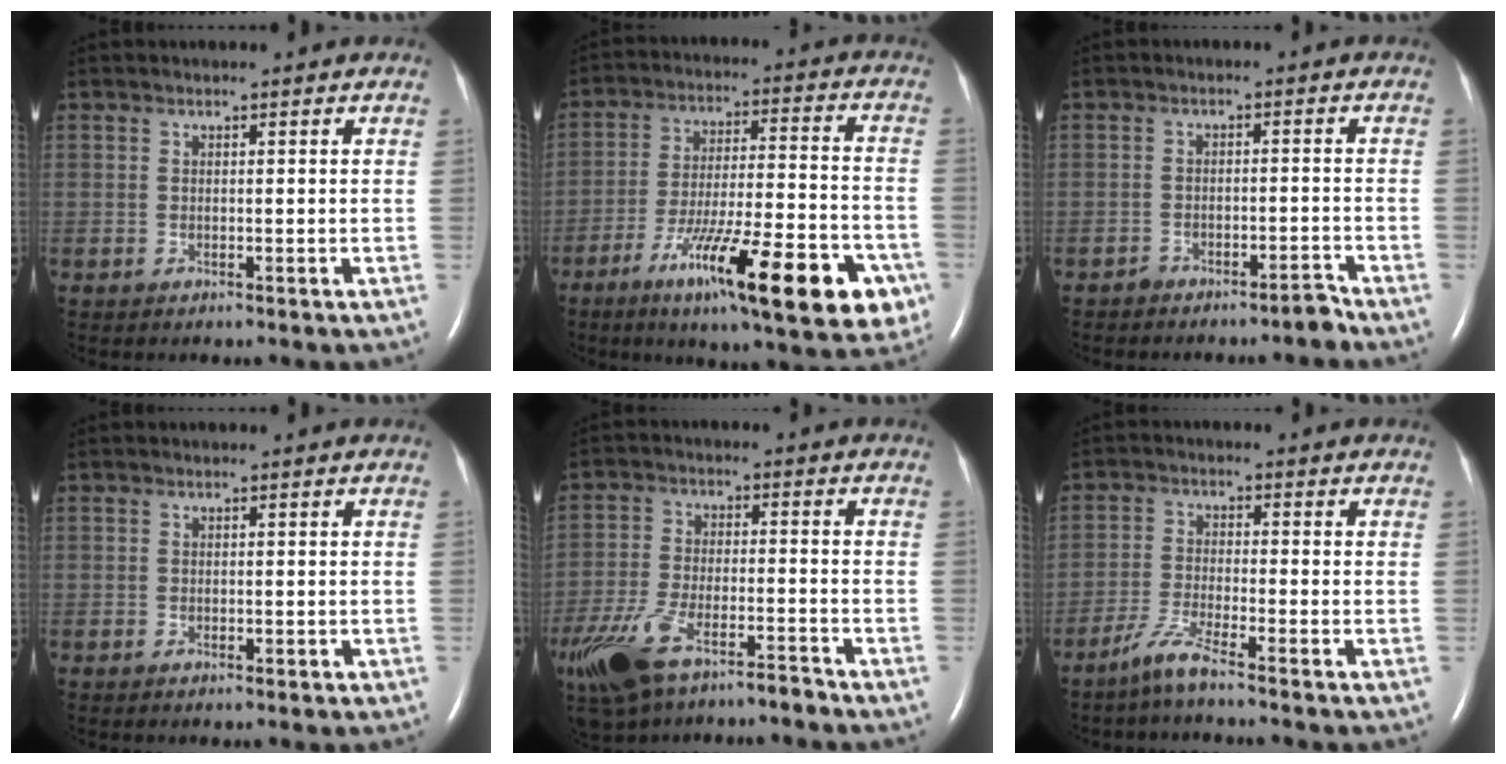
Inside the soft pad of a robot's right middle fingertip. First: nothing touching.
{"total": 22.4, "force": [-11.4, 3.9, 18.8], "torque": [-0.226, -0.014, -0.170]}
{"total": 2.6, "force": [-2.5, 0.3, 0.4], "torque": [0.002, 0.002, -0.041]}
{"total": 0.9, "force": [-0.4, 0.5, 0.6], "torque": [-0.010, 0.000, -0.003]}
{"total": 12.8, "force": [-9.4, 3.9, 7.8], "torque": [-0.163, -0.011, -0.172]}
{"total": 4.2, "force": [-3.4, -0.6, 2.4], "torque": [-0.057, -0.014, -0.077]}